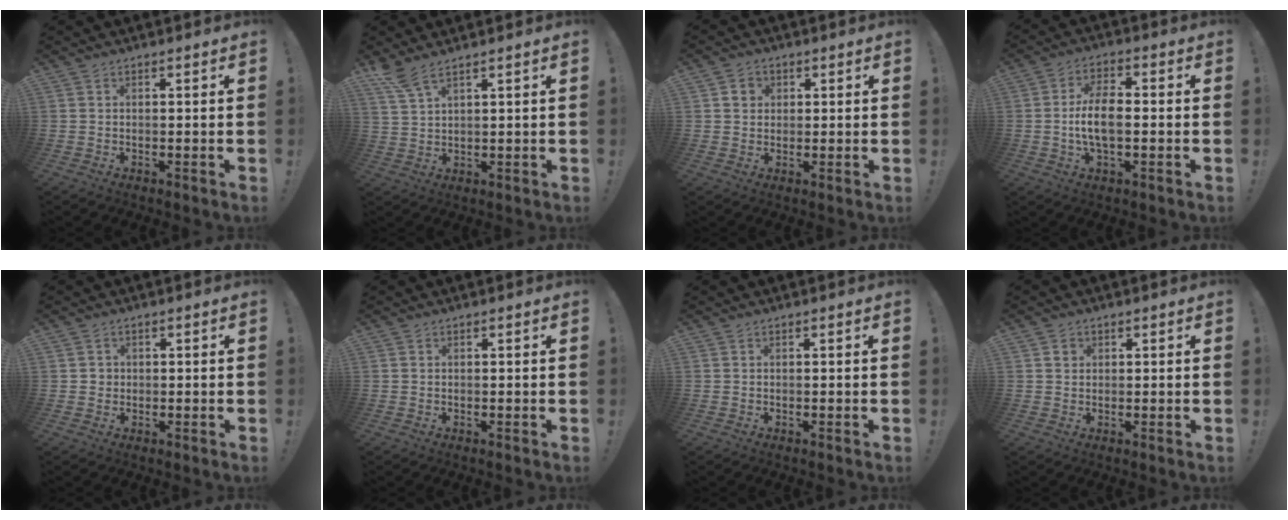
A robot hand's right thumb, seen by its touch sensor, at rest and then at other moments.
{"total": 4.6, "force": [3.3, 0.6, 3.1], "torque": [-0.074, -0.013, 0.062]}
{"total": 3.6, "force": [1.0, 3.3, 1.0], "torque": [-0.003, -0.003, 0.016]}
{"total": 9.2, "force": [-1.3, 4.2, 8.1], "torque": [-0.162, 0.007, -0.025]}
{"total": 1.9, "force": [0.2, 1.8, 0.3], "torque": [0.009, -0.003, 0.000]}
{"total": 0.0}
{"total": 0.0}
{"total": 1.7, "force": [0.7, 1.6, 0.3], "torque": [0.008, -0.004, 0.009]}